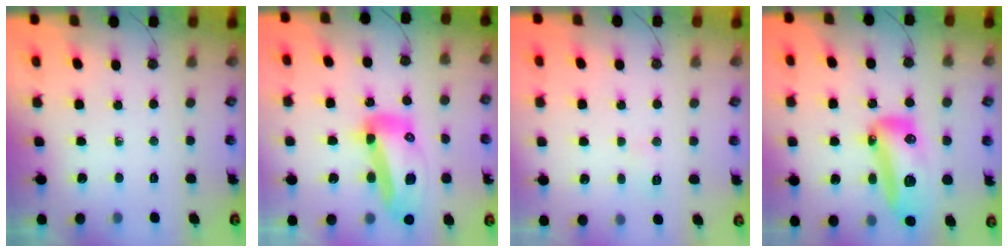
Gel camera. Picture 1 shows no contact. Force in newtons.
{"total": 18.4, "press": 18.3, "slide": 2.4}
{"total": 3.9, "press": 3.9, "slide": 0.4}
{"total": 16.5, "press": 16.4, "slide": 1.7}